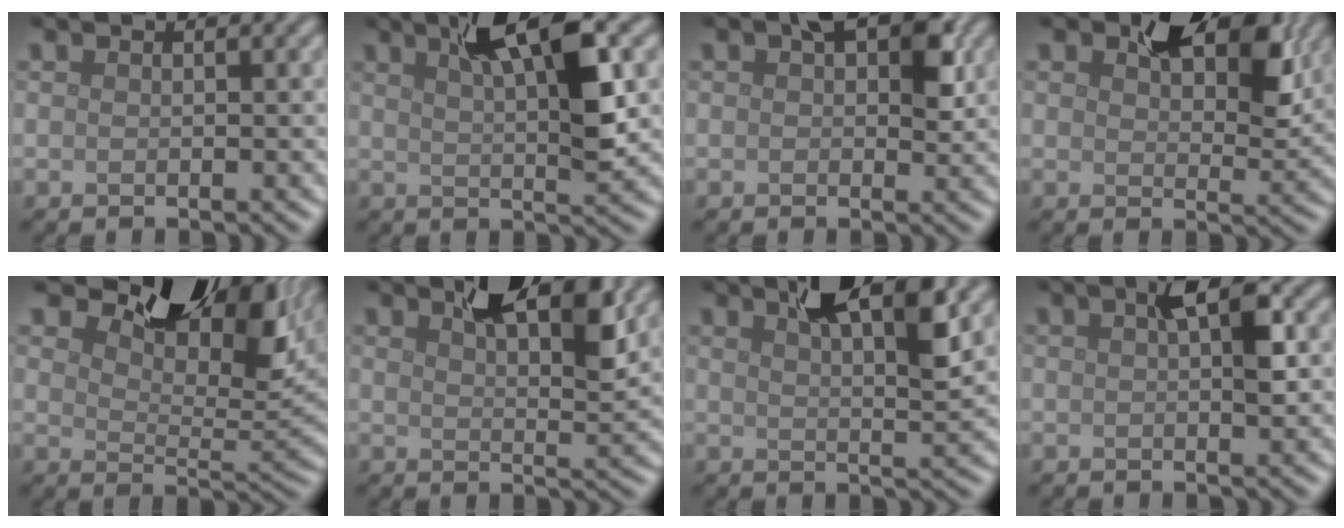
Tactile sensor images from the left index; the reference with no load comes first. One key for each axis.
{"total": 7.3, "fx": 3.1, "fy": 1.7, "fz": 6.4, "tx": -0.101, "ty": 0.008, "tz": 0.048}
{"total": 4.4, "fx": 1.3, "fy": 2.4, "fz": 3.5, "tx": -0.038, "ty": 0.004, "tz": 0.014}
{"total": 7.0, "fx": 3.6, "fy": 3.7, "fz": 4.7, "tx": -0.067, "ty": -0.004, "tz": 0.053}
{"total": 10.9, "fx": 6.8, "fy": 4.6, "fz": 7.3, "tx": -0.103, "ty": 0.002, "tz": 0.113}
{"total": 6.3, "fx": 3.6, "fy": 2.1, "fz": 4.8, "tx": -0.068, "ty": 0.002, "tz": 0.054}
{"total": 6.1, "fx": 3.5, "fy": 1.4, "fz": 4.8, "tx": -0.069, "ty": 0.004, "tz": 0.055}
{"total": 3.4, "fx": 0.9, "fy": 0.9, "fz": 3.2, "tx": -0.049, "ty": 0.010, "tz": 0.012}